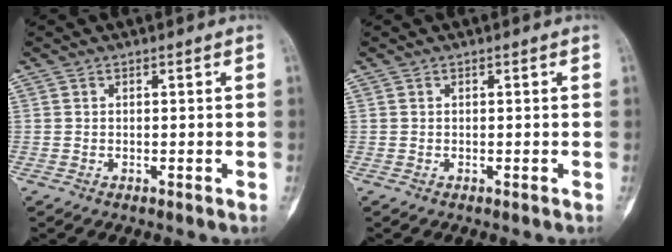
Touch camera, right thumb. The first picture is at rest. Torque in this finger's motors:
{"motor_torque": [0.07, 0.05, 0.12, 0.04, 0.00]}